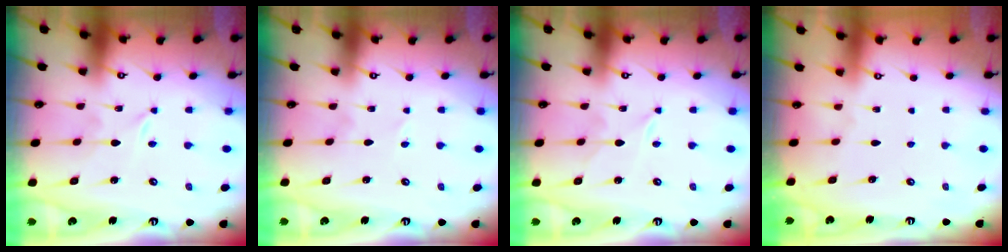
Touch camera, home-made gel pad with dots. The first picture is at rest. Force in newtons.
{"total": 2.5, "press": 2.5, "slide": 0.2}
{"total": 1.7, "press": 1.7, "slide": 0.2}
{"total": 0.0}